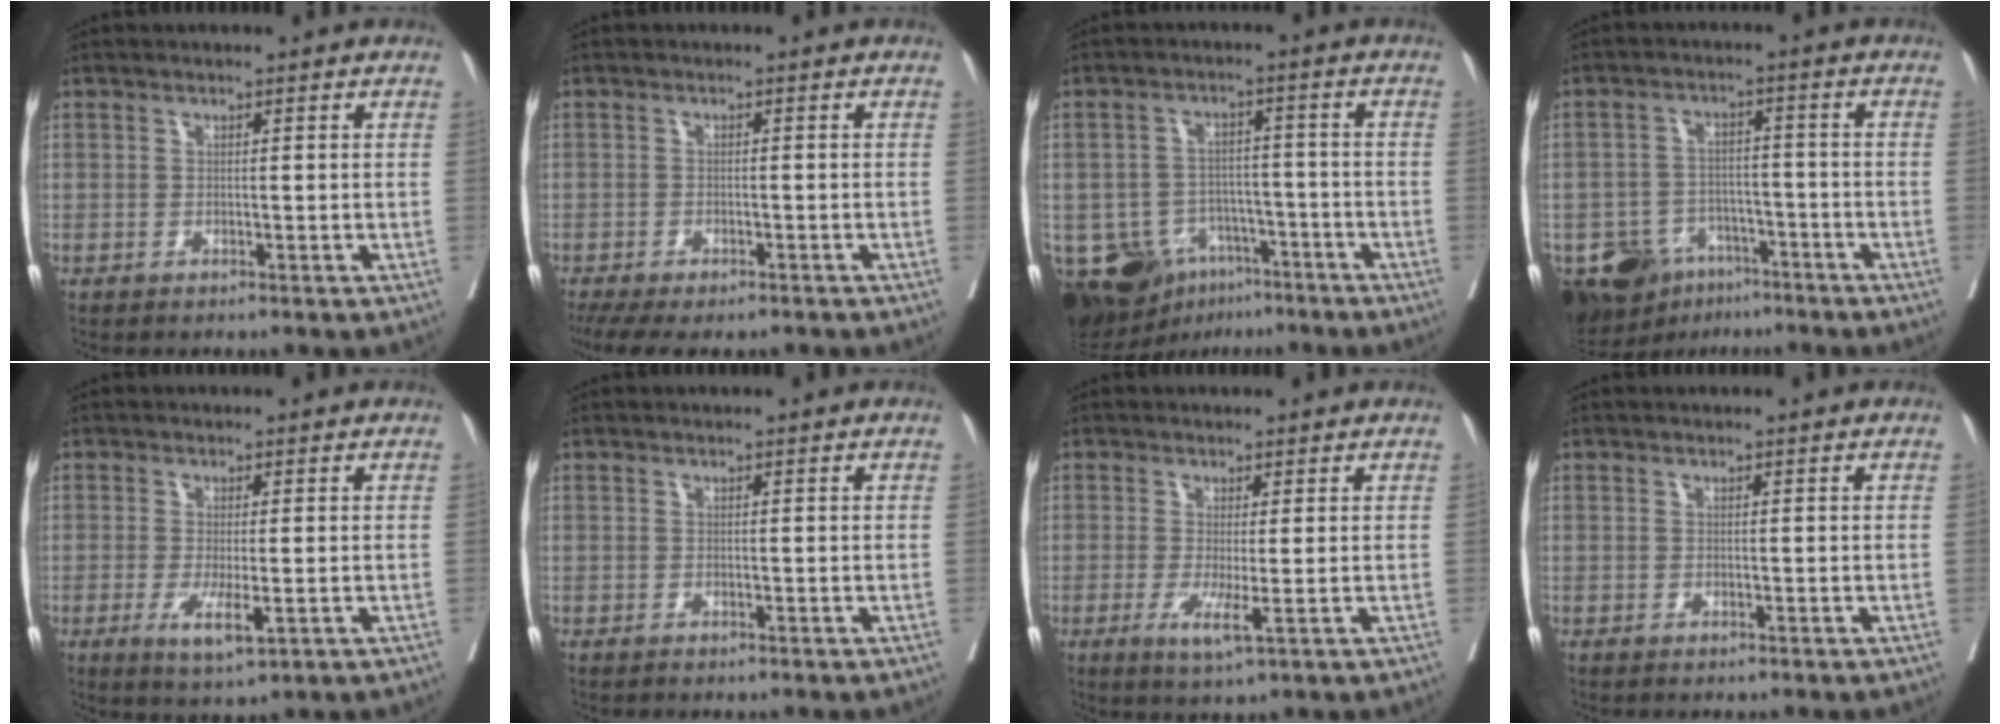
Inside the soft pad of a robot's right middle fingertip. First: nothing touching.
{"total": 9.7, "force": [-7.5, 3.7, 5.0], "torque": [-0.093, -0.007, -0.107]}
{"total": 11.5, "force": [-6.6, 8.1, 4.9], "torque": [-0.083, 0.015, -0.097]}
{"total": 11.5, "force": [-7.4, 7.4, 4.8], "torque": [-0.084, 0.011, -0.113]}
{"total": 4.8, "force": [-1.5, 0.9, 4.4], "torque": [-0.078, -0.011, -0.019]}
{"total": 0.0}
{"total": 3.7, "force": [-0.9, 0.1, 3.6], "torque": [-0.063, -0.012, -0.010]}
{"total": 0.0}